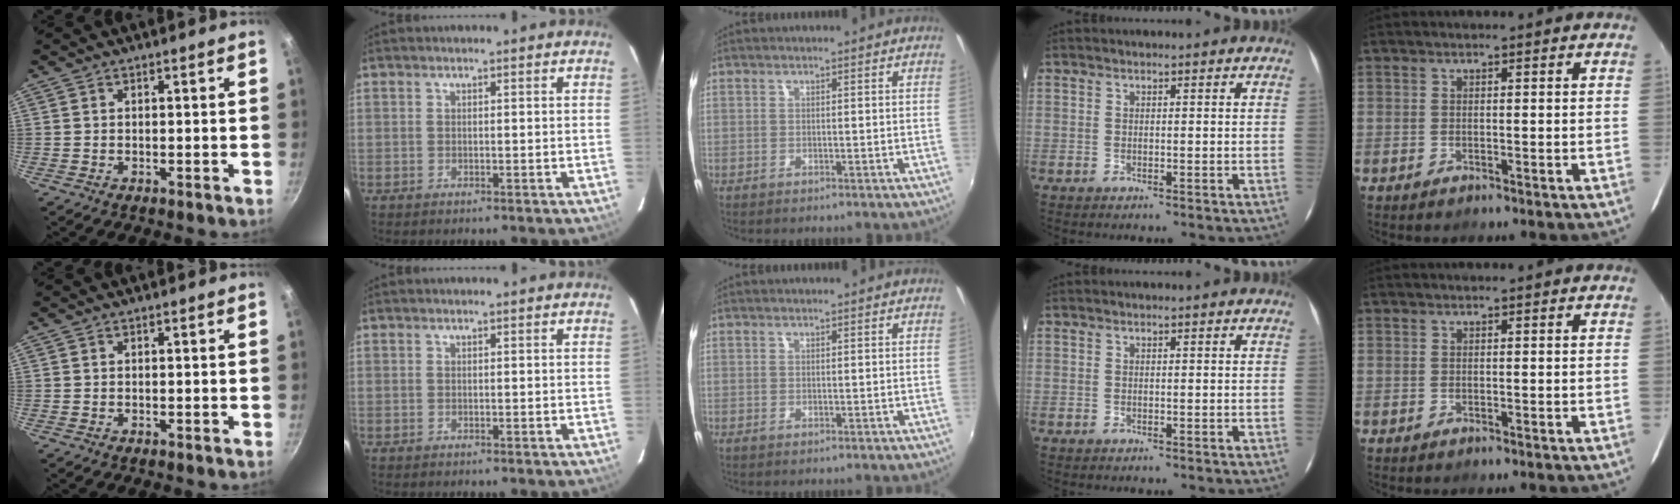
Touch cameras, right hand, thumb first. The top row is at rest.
{}